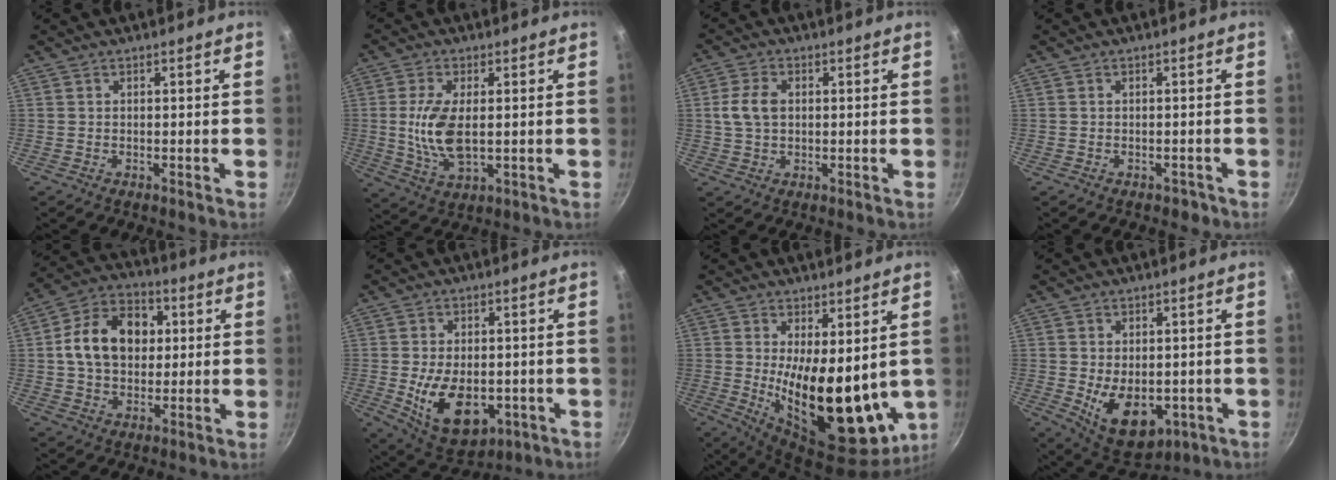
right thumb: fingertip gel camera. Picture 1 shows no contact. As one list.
[{"total": 9.6, "force": [0.3, 4.6, 8.5], "torque": [-0.171, -0.008, 0.009]}, {"total": 5.7, "force": [0.7, 3.9, 4.2], "torque": [-0.076, 0.009, 0.011]}, {"total": 1.4, "force": [-0.9, 0.9, 0.5], "torque": [0.005, 0.018, 0.001]}, {"total": 15.1, "force": [2.2, 11.1, 9.9], "torque": [-0.138, 0.020, 0.025]}, {"total": 14.3, "force": [-2.7, 8.9, 10.8], "torque": [-0.151, -0.006, -0.022]}, {"total": 19.4, "force": [0.7, 8.3, 17.5], "torque": [-0.243, -0.043, 0.033]}, {"total": 12.0, "force": [-2.2, 7.7, 8.9], "torque": [-0.105, -0.013, -0.008]}]